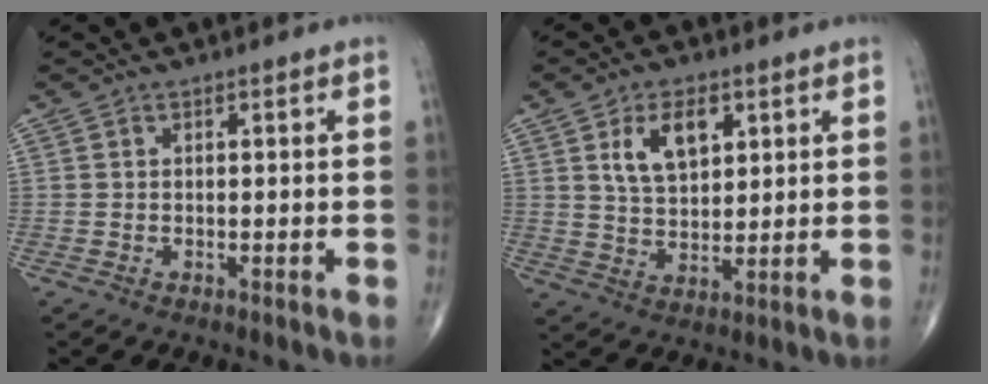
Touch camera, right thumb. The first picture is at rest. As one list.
[{"total": 8.8, "force": [3.6, 4.9, 6.3], "torque": [-0.092, -0.016, 0.069]}]